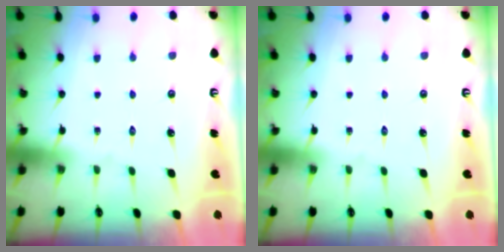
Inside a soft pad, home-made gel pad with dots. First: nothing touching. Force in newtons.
{"total": 0.0}